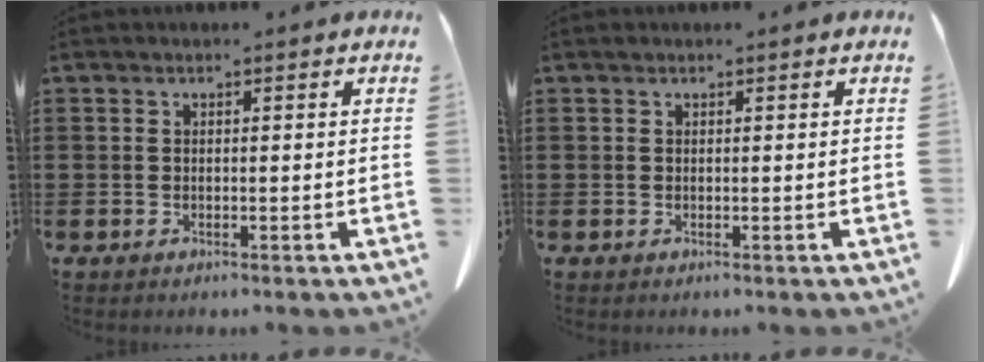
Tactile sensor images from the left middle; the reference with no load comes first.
{"total": 0.0}